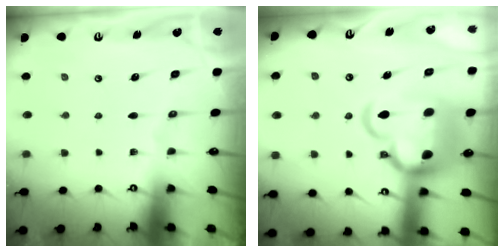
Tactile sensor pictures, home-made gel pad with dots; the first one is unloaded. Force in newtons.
{"total": 14.1, "press": 13.9, "slide": 2.3}